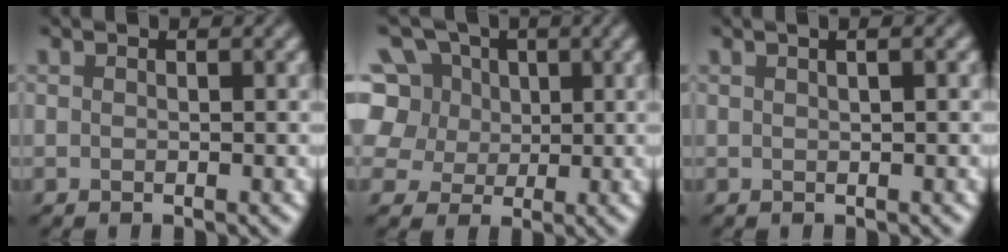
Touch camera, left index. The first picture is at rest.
{"total": 9.8, "force": [3.7, 7.6, 4.8], "torque": [-0.101, 0.029, 0.041]}
{"total": 3.5, "force": [1.6, 1.7, 2.7], "torque": [-0.011, 0.024, -0.010]}